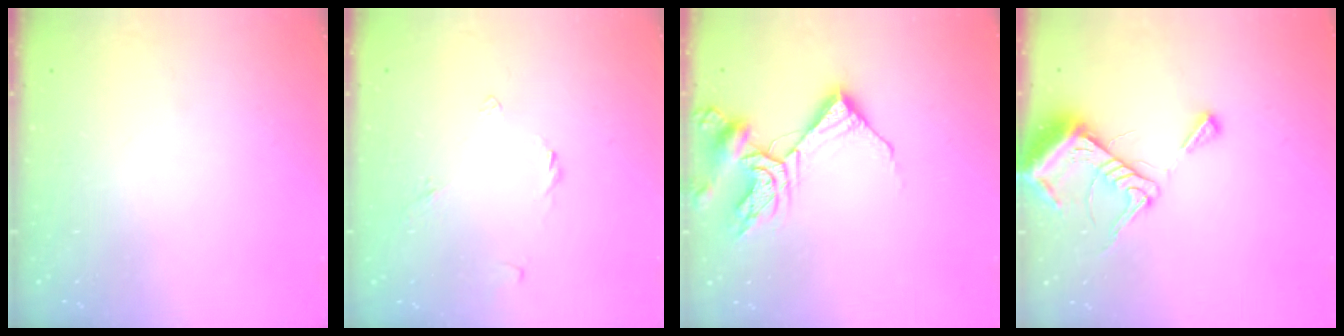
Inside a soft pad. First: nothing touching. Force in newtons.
{"total": 2.4, "press": 2.4, "slide": 0.5}
{"total": 11.9, "press": 11.8, "slide": 1.4}
{"total": 10.6, "press": 10.6, "slide": 1.1}